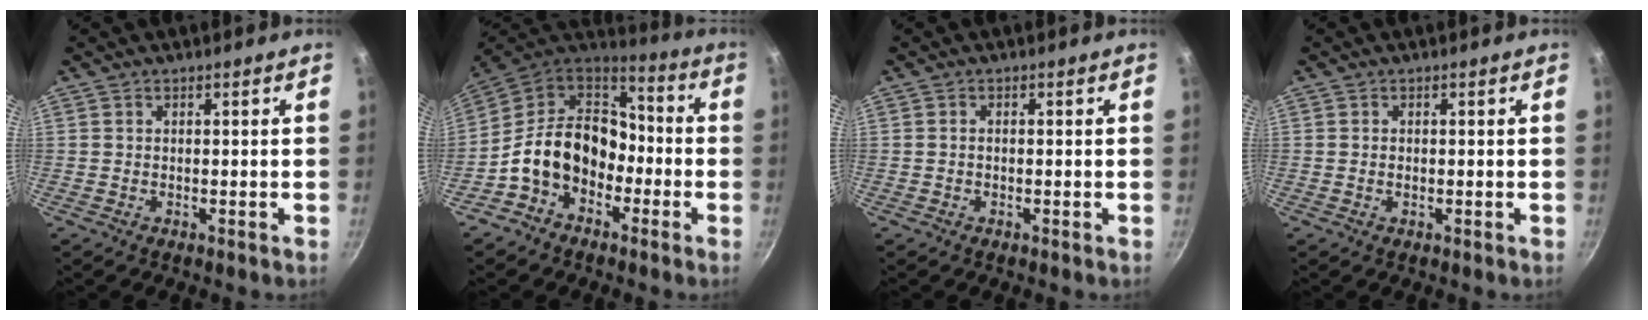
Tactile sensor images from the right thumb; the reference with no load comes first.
{"total": 16.6, "force": [-4.2, 12.5, 10.1], "torque": [-0.143, 0.063, -0.090]}
{"total": 0.6, "force": [-0.2, 0.4, 0.4], "torque": [-0.008, 0.005, -0.003]}
{"total": 0.6, "force": [0.0, 0.5, 0.4], "torque": [-0.005, 0.002, -0.001]}